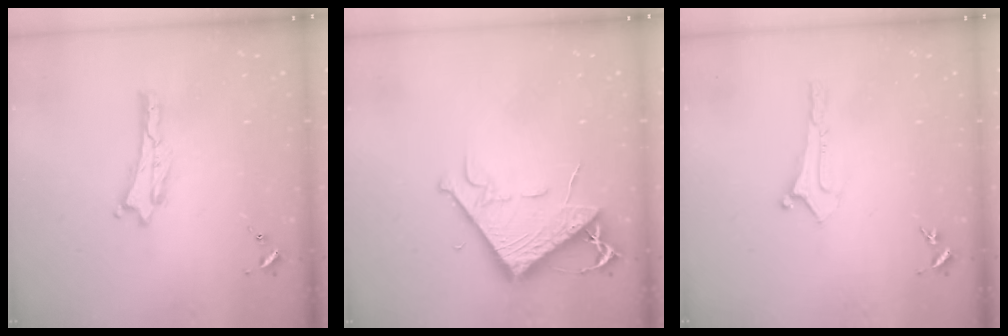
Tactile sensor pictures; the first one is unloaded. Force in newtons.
{"total": 7.8, "press": 7.8, "slide": 0.8}
{"total": 0.0}